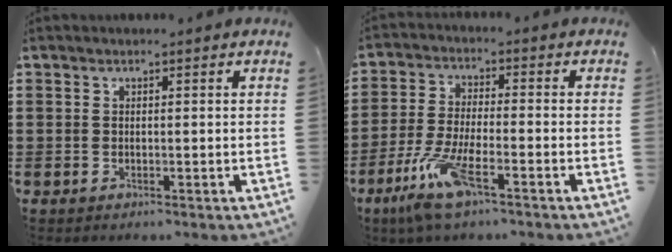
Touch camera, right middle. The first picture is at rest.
{"total": 8.1, "force": [-5.1, 1.4, 6.1], "torque": [-0.143, -0.016, -0.098]}